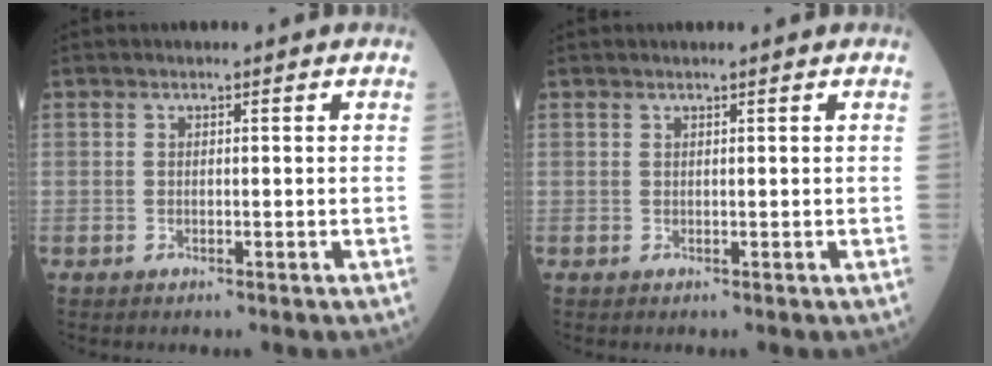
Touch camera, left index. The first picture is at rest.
{"total": 1.0, "force": [0.9, 0.0, 0.3], "torque": [-0.005, 0.009, 0.015]}